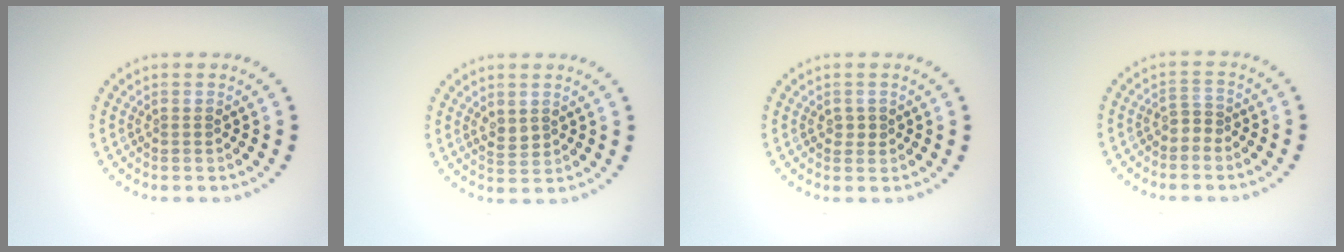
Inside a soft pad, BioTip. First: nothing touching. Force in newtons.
{"total": 1.5, "press": 1.4, "slide": 0.3}
{"total": 0.9, "press": 0.9, "slide": 0.2}
{"total": 1.1, "press": 0.8, "slide": 0.8}